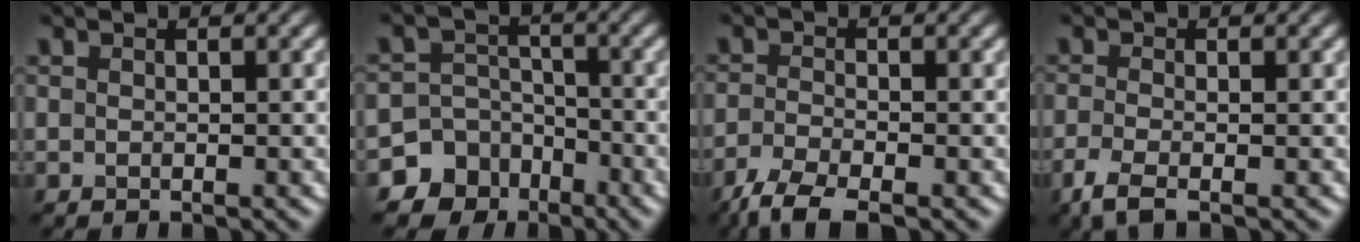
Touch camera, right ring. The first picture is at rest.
{"total": 9.6, "force": [-5.9, 7.5, 0.6], "torque": [-0.001, -0.021, -0.117]}
{"total": 3.9, "force": [-3.0, 0.9, 2.3], "torque": [-0.051, -0.010, -0.069]}
{"total": 2.6, "force": [-1.6, 0.6, 1.9], "torque": [-0.045, -0.012, -0.044]}